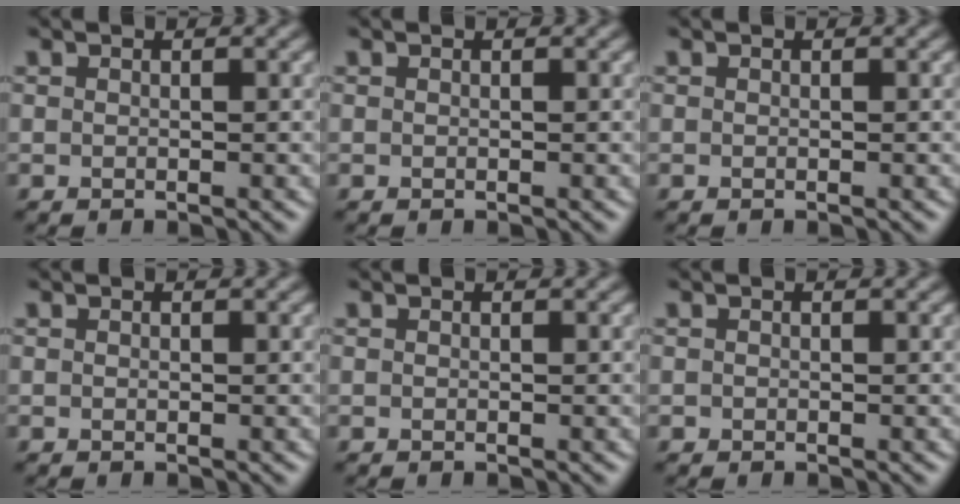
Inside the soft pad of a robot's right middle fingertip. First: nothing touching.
{"total": 0.0}
{"total": 0.0}
{"total": 0.0}
{"total": 0.0}
{"total": 0.0}